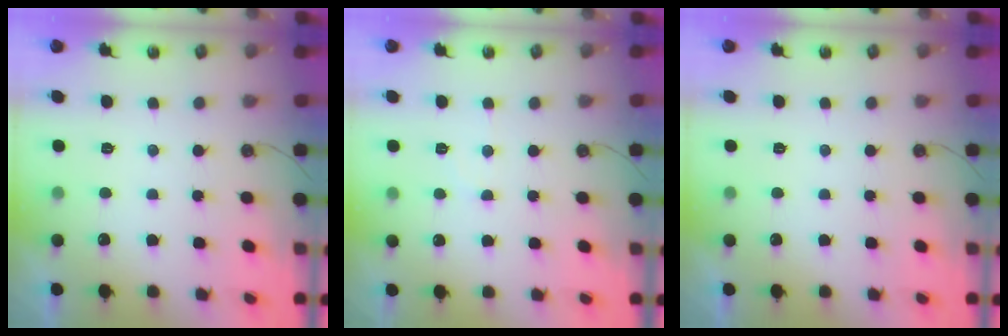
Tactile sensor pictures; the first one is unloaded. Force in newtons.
{"total": 4.9, "press": 4.8, "slide": 0.9}
{"total": 0.0}